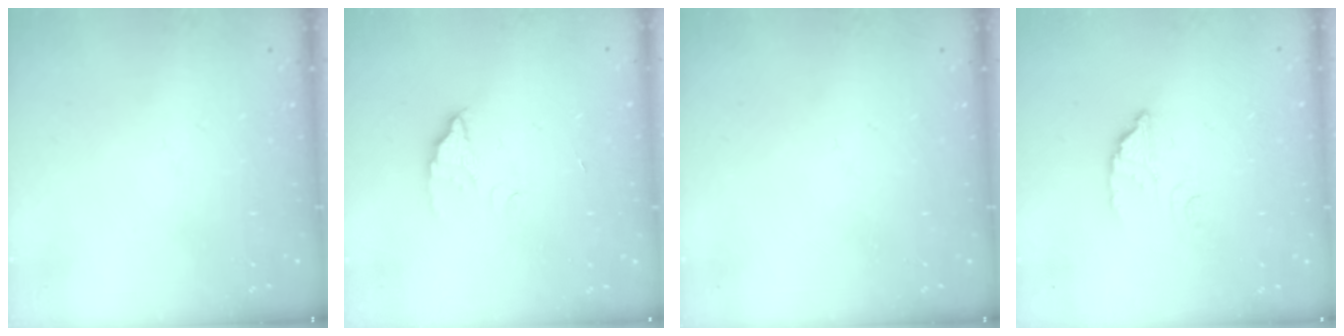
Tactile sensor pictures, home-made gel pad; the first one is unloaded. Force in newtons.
{"total": 2.7, "press": 2.6, "slide": 0.4}
{"total": 0.0}
{"total": 2.5, "press": 2.5, "slide": 0.1}